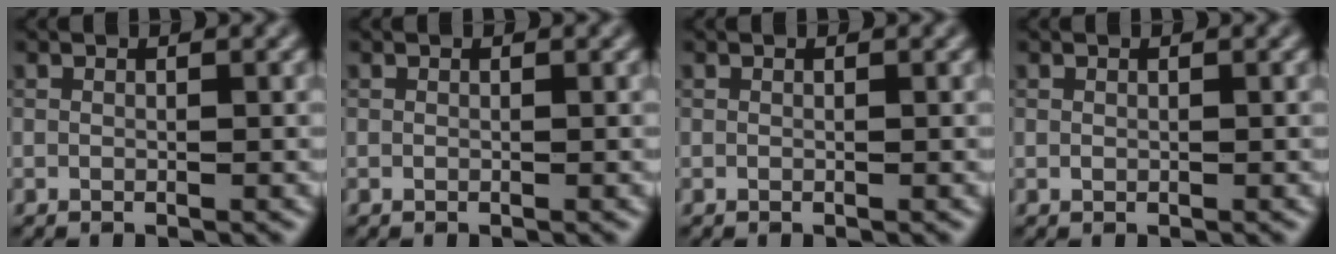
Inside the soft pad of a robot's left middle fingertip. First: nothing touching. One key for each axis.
{"total": 0.0}
{"total": 0.0}
{"total": 0.0}